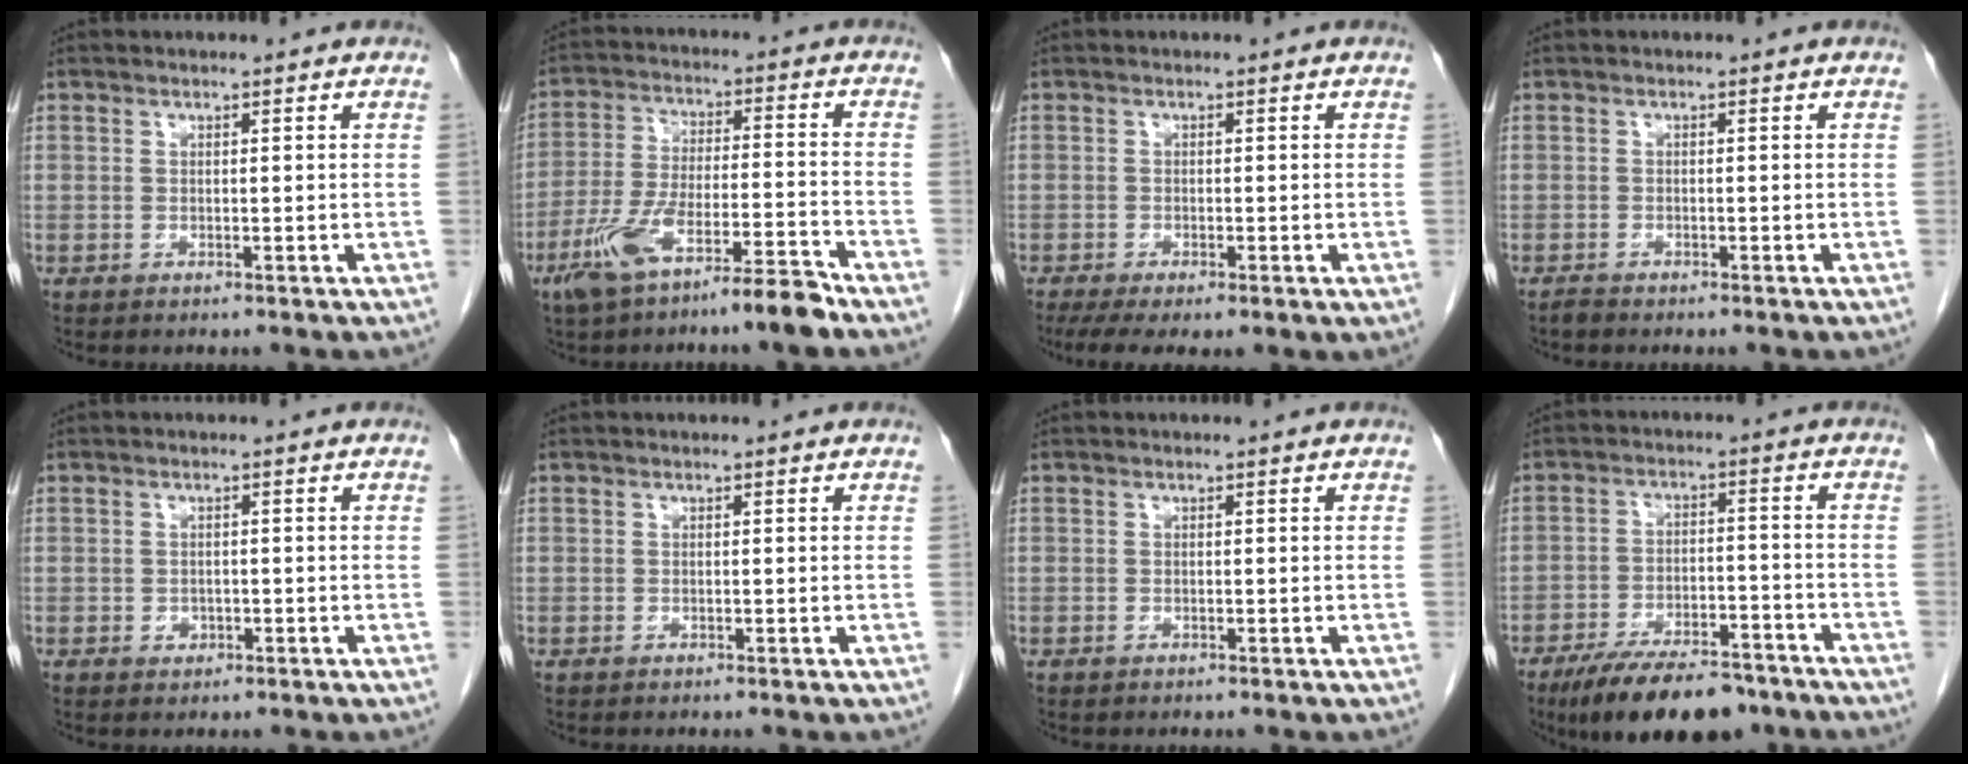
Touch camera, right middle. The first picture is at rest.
{"total": 11.1, "force": [-7.6, 0.9, 8.0], "torque": [-0.155, -0.005, -0.140]}
{"total": 7.2, "force": [-4.3, 2.4, 5.2], "torque": [-0.088, -0.021, -0.069]}
{"total": 1.0, "force": [-0.9, 0.2, 0.3], "torque": [-0.012, -0.002, -0.017]}
{"total": 1.3, "force": [-0.5, 1.1, 0.5], "torque": [-0.009, 0.003, -0.003]}
{"total": 0.0}
{"total": 0.0}
{"total": 14.2, "force": [-11.1, 4.6, 7.6], "torque": [-0.116, -0.002, -0.176]}